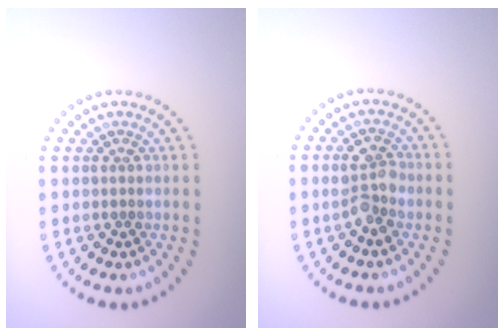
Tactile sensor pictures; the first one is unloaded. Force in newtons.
{"total": 2.6, "press": 2.6, "slide": 0.3}